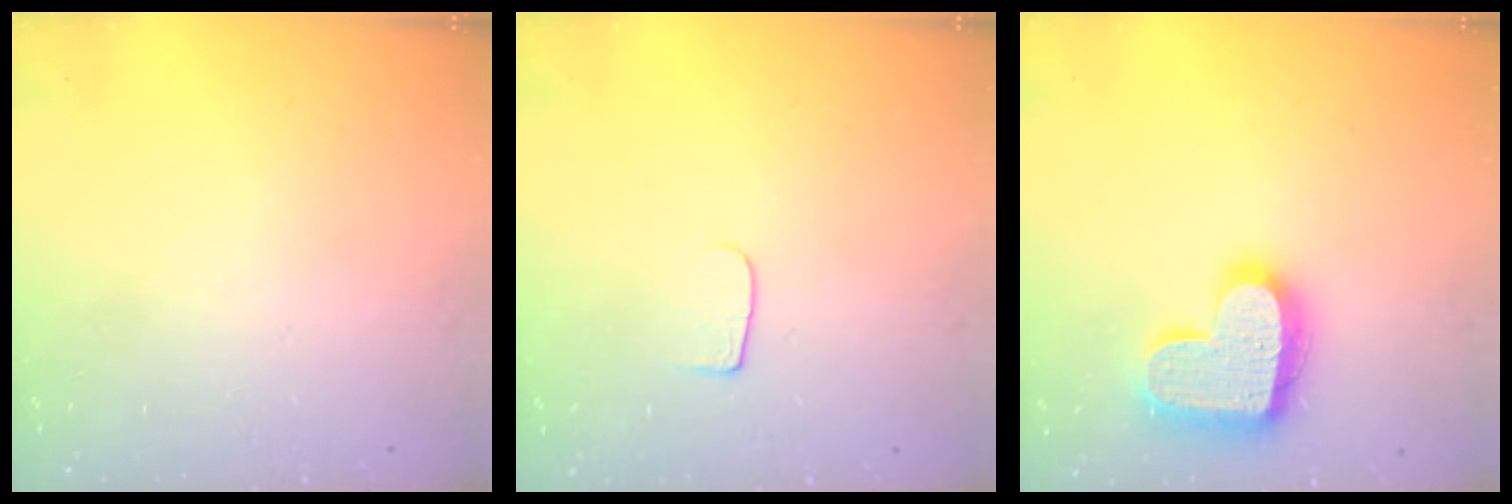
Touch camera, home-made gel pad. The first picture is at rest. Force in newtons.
{"total": 5.3, "press": 5.2, "slide": 0.6}
{"total": 18.3, "press": 18.2, "slide": 1.1}